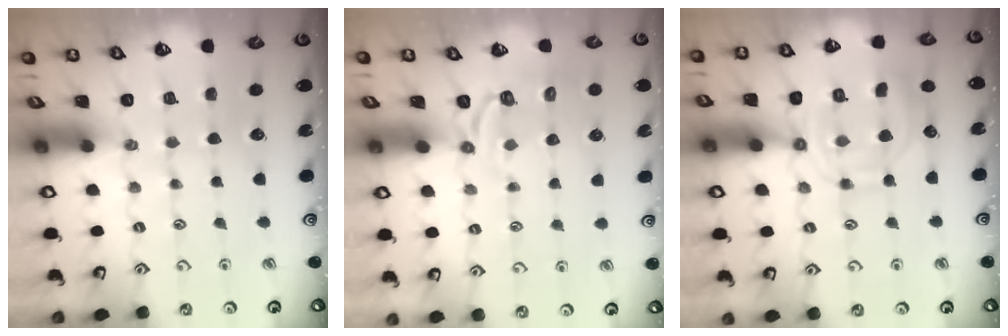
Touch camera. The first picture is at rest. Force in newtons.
{"total": 3.5, "press": 2.6, "slide": 2.4}
{"total": 11.6, "press": 11.5, "slide": 0.9}